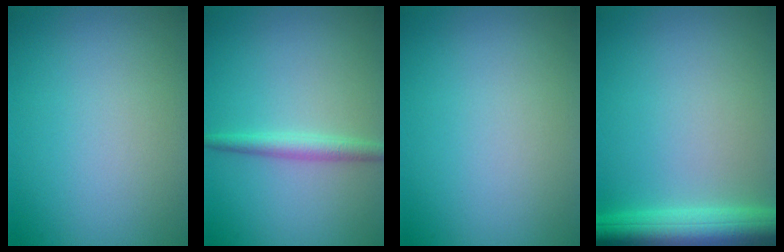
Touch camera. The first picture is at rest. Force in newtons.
{"total": 2.0, "press": 2.0, "slide": 0.0}
{"total": 0.0}
{"total": 6.9, "press": 6.9, "slide": 0.4}